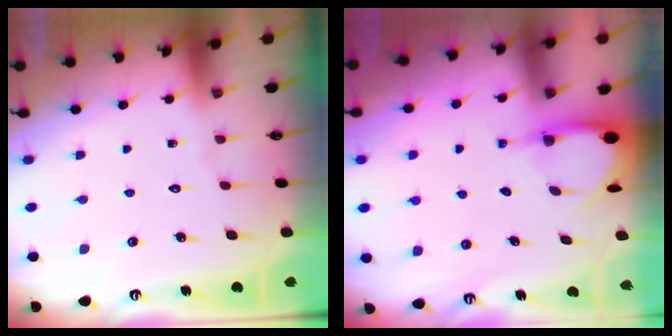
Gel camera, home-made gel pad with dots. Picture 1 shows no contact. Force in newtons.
{"total": 3.4, "press": 3.4, "slide": 0.2}